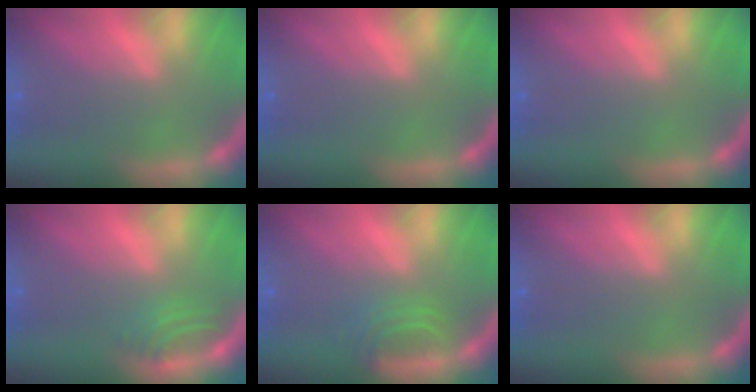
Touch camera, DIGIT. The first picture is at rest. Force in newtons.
{"total": 0.0}
{"total": 0.0}
{"total": 2.0}
{"total": 2.5}
{"total": 0.0}